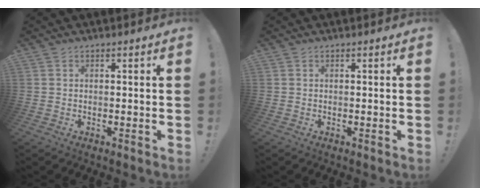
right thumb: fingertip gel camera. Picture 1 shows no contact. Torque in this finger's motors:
{"motor_torque": [0.01, 0.00, -0.16, 0.11, 0.06]}